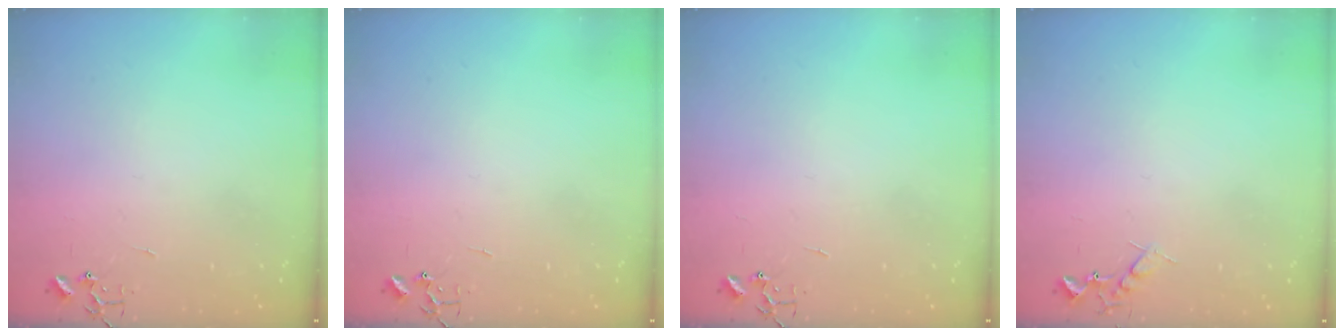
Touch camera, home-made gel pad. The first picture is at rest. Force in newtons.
{"total": 0.0}
{"total": 0.0}
{"total": 6.6, "press": 6.5, "slide": 0.7}